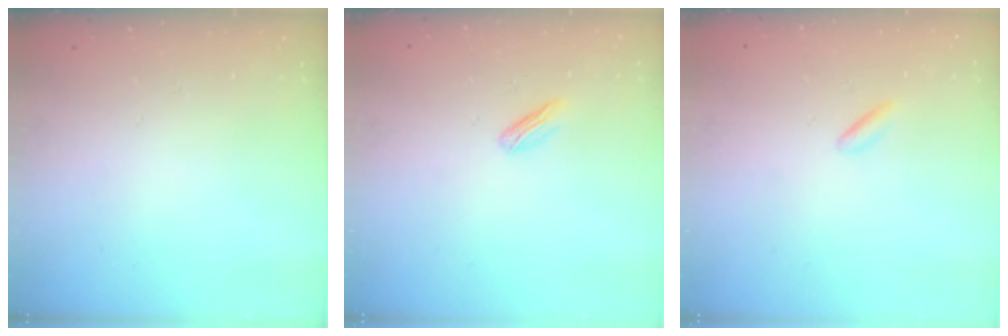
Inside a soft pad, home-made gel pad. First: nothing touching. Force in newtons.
{"total": 2.3, "press": 2.2, "slide": 0.7}
{"total": 0.6, "press": 0.2, "slide": 0.5}